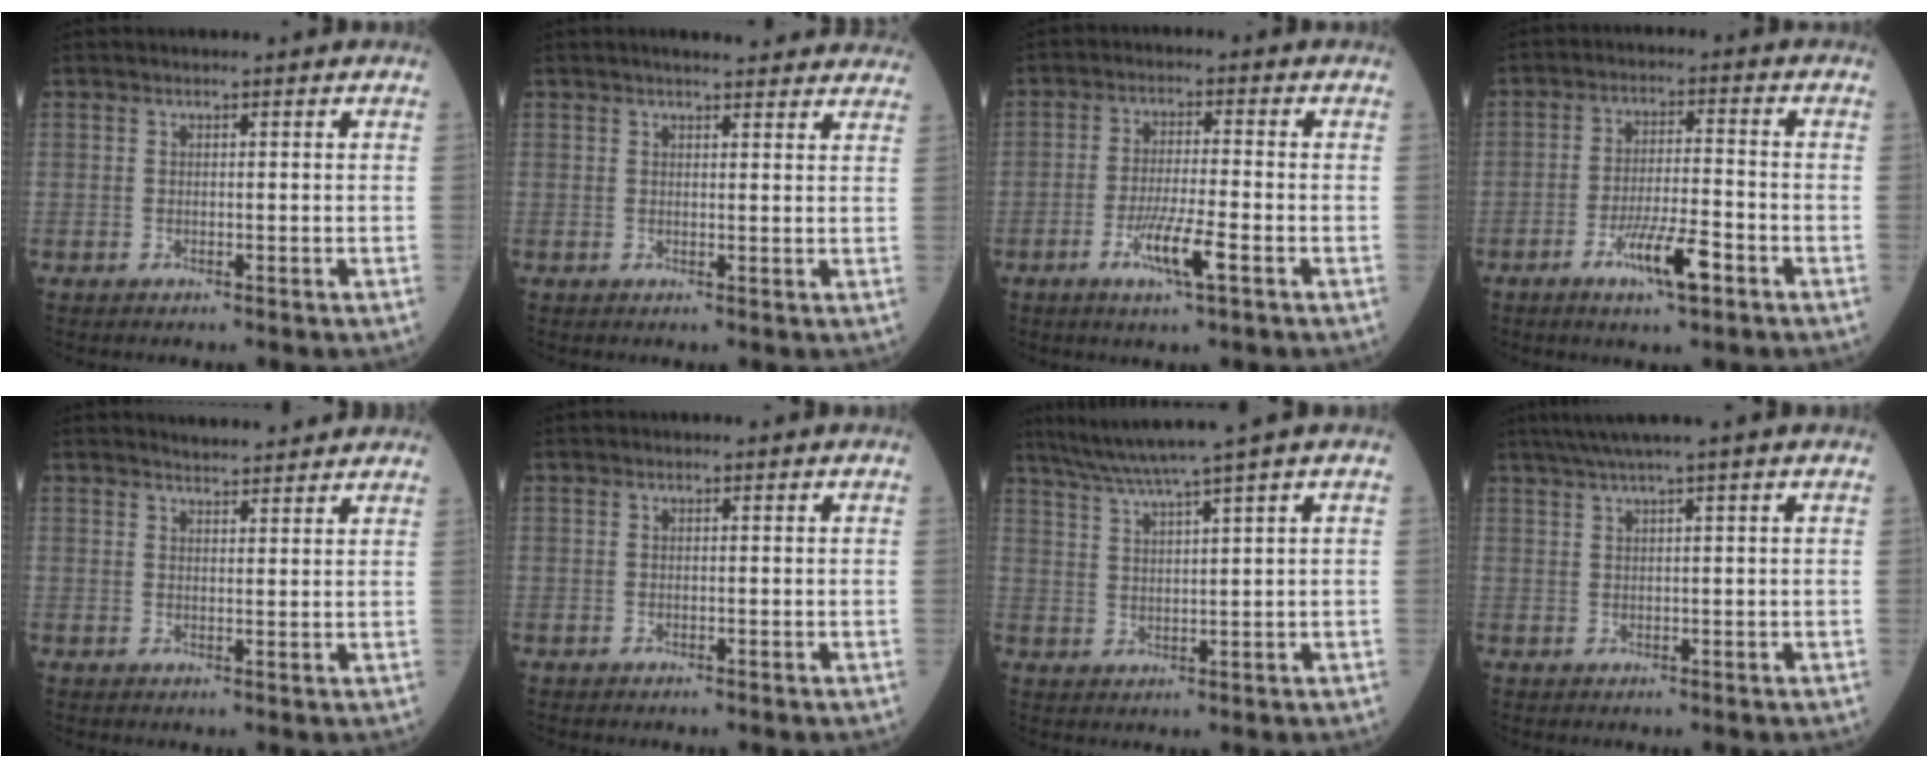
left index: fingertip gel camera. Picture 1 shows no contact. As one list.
[{"total": 12.0, "force": [10.8, 2.2, 4.6], "torque": [-0.041, 0.017, 0.114]}, {"total": 6.2, "force": [-2.9, 0.2, 5.5], "torque": [-0.110, -0.011, -0.053]}, {"total": 7.4, "force": [-4.1, 1.1, 6.1], "torque": [-0.116, -0.007, -0.068]}, {"total": 5.6, "force": [5.3, 0.7, 1.5], "torque": [-0.027, 0.013, 0.066]}, {"total": 0.0}, {"total": 7.6, "force": [5.9, -2.2, 4.2], "torque": [-0.074, 0.011, 0.107]}, {"total": 4.3, "force": [3.2, -1.4, 2.5], "torque": [-0.045, 0.013, 0.061]}]